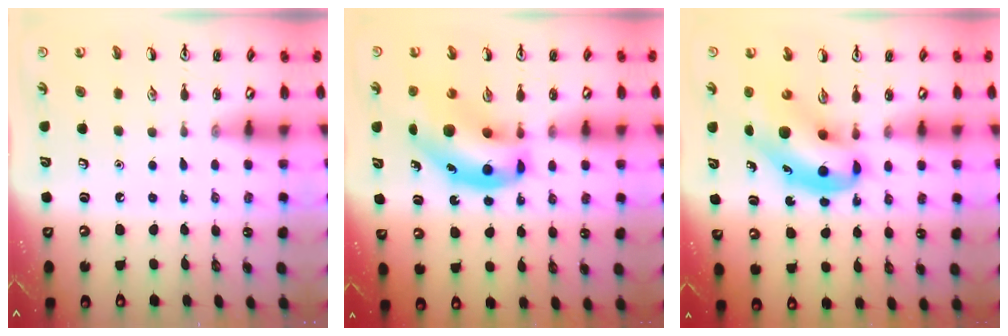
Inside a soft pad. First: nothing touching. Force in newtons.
{"total": 15.6, "press": 15.0, "slide": 4.3}
{"total": 10.0, "press": 9.6, "slide": 2.8}